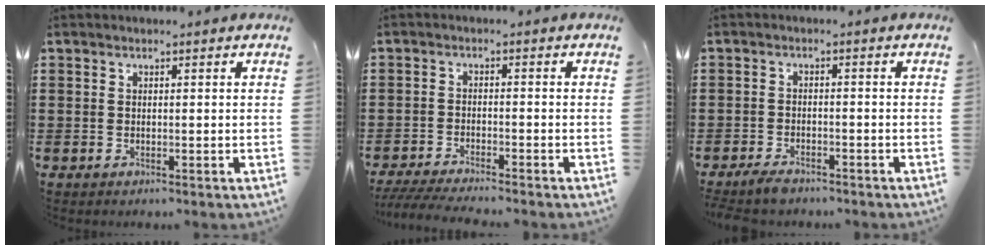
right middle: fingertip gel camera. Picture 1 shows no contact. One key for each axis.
{"total": 3.9, "fx": -3.7, "fy": -0.2, "fz": 1.2, "tx": -0.034, "ty": -0.013, "tz": -0.076}
{"total": 2.3, "fx": -2.2, "fy": 0.5, "fz": 0.7, "tx": -0.031, "ty": -0.004, "tz": -0.048}